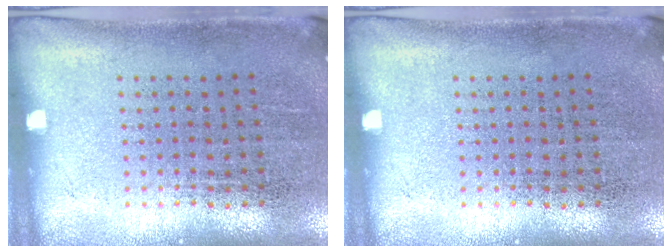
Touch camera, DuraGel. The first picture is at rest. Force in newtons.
{"total": 0.0}